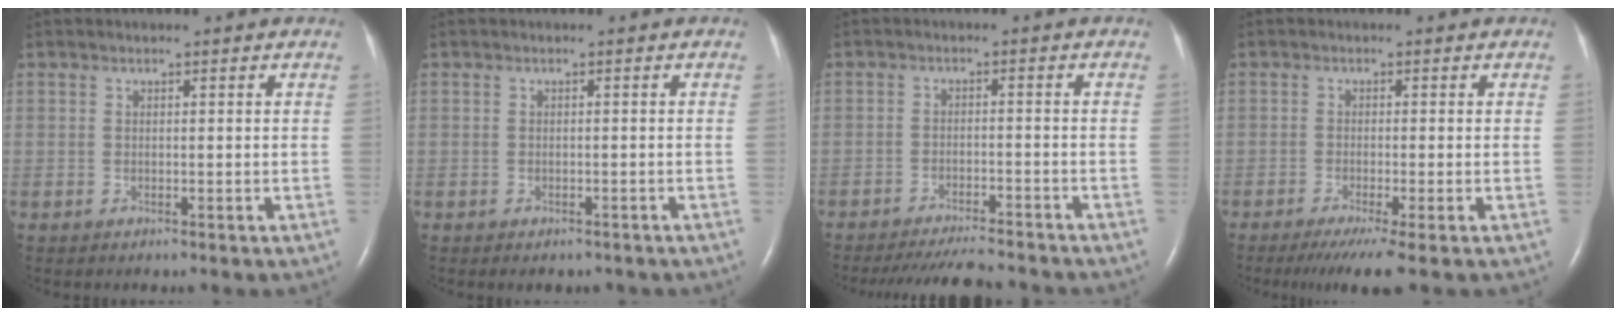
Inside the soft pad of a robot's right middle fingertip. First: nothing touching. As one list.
[{"total": 3.0, "force": [-2.4, 1.4, 1.0], "torque": [-0.009, 0.000, -0.024]}, {"total": 9.7, "force": [-9.2, 0.9, 3.2], "torque": [-0.050, -0.015, -0.133]}, {"total": 5.5, "force": [-3.8, -0.3, 4.0], "torque": [-0.060, -0.016, -0.064]}]